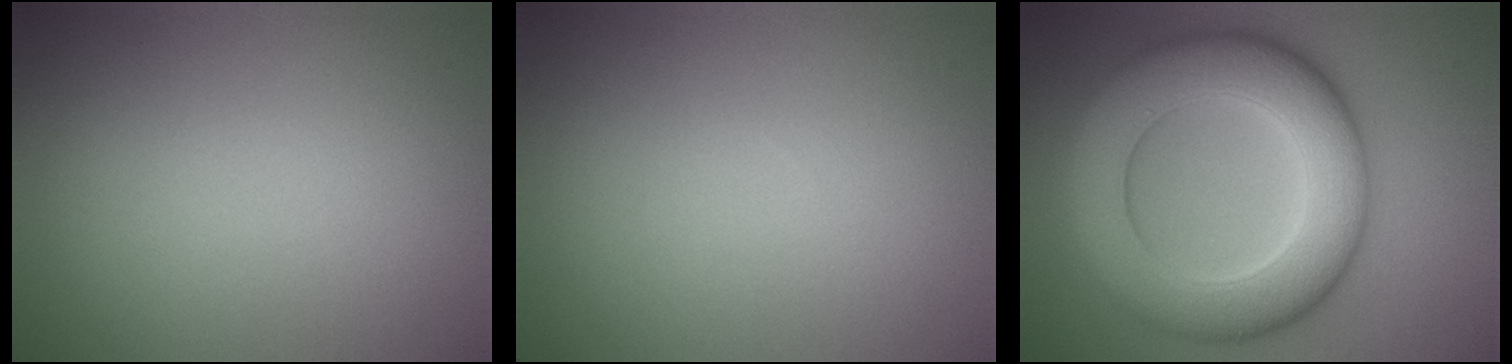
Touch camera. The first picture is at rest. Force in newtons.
{"total": 0.0}
{"total": 11.2, "press": 11.2, "slide": 0.3}